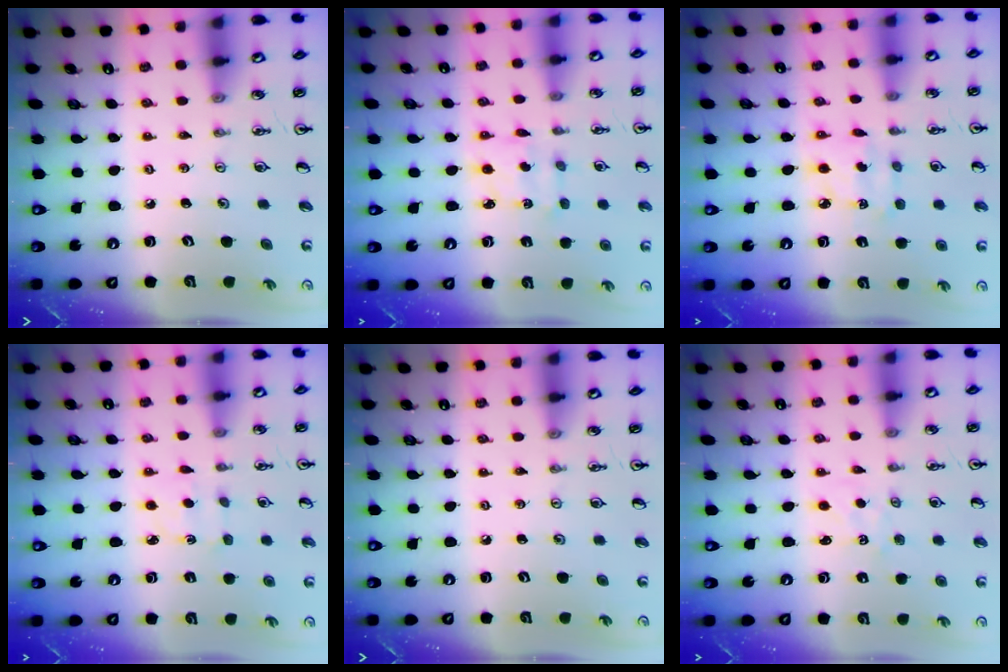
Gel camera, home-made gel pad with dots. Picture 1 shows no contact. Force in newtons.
{"total": 2.9, "press": 2.8, "slide": 0.6}
{"total": 3.9, "press": 3.9, "slide": 0.1}
{"total": 2.3, "press": 2.3, "slide": 0.3}
{"total": 0.0}
{"total": 1.5, "press": 1.4, "slide": 0.3}